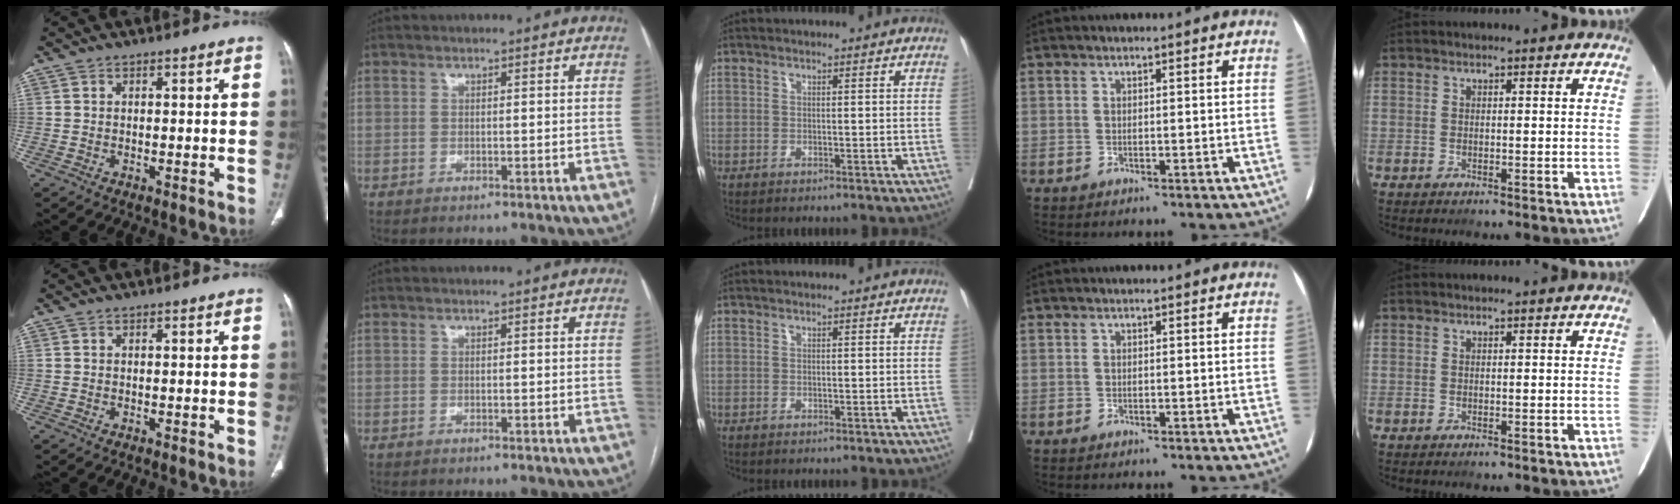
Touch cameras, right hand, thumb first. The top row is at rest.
{}